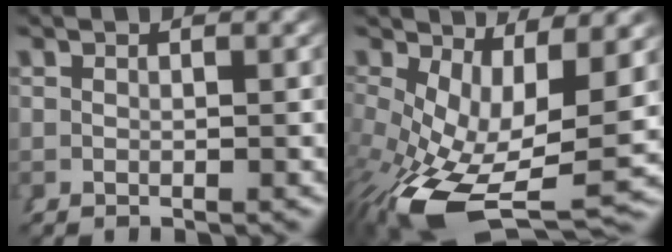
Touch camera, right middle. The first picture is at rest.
{"total": 10.4, "force": [-2.7, 5.0, 8.7], "torque": [-0.170, -0.061, -0.010]}